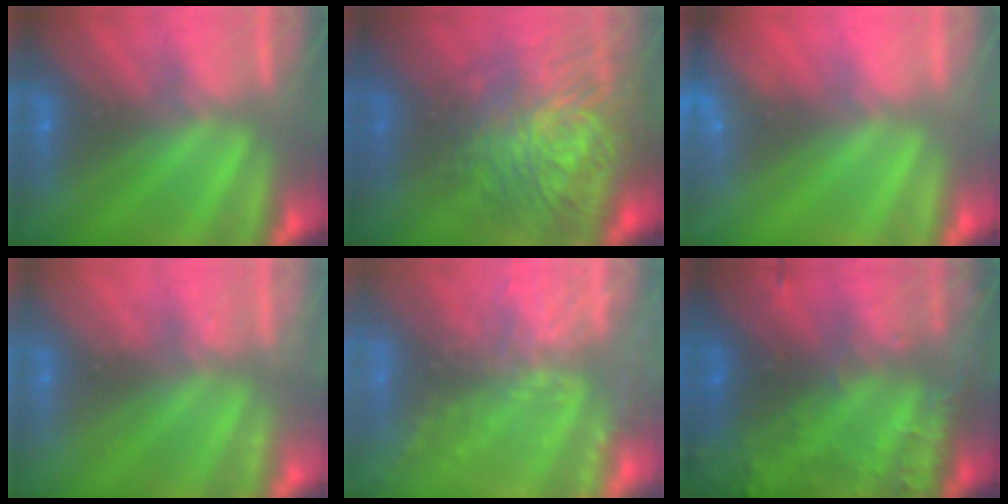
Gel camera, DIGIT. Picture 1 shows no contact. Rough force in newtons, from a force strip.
{"total": 7.9}
{"total": 2.9}
{"total": 2.2}
{"total": 7.0}
{"total": 8.9}